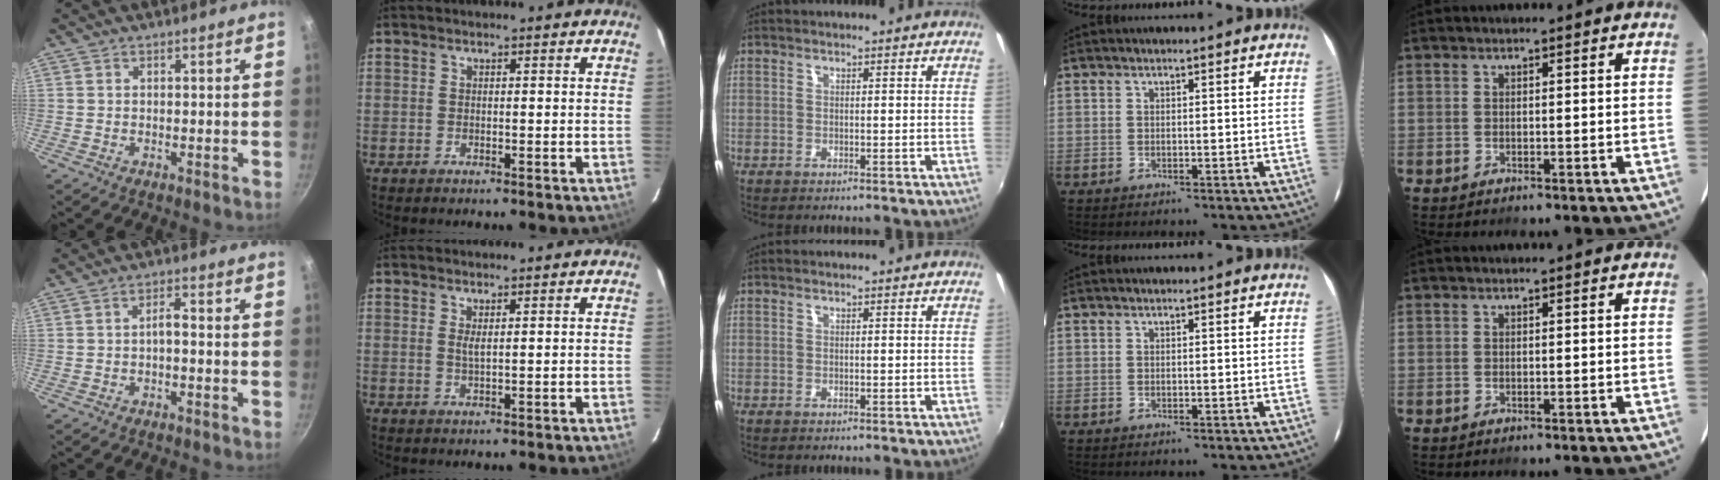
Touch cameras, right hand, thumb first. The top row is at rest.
{"thumb": {"total": 2.3, "force": [-0.8, 0.8, 2.0], "torque": [-0.038, 0.018, -0.016]}, "index": {"total": 1.3, "force": [0.6, 0.1, 1.1], "torque": [-0.022, -0.002, 0.010]}}